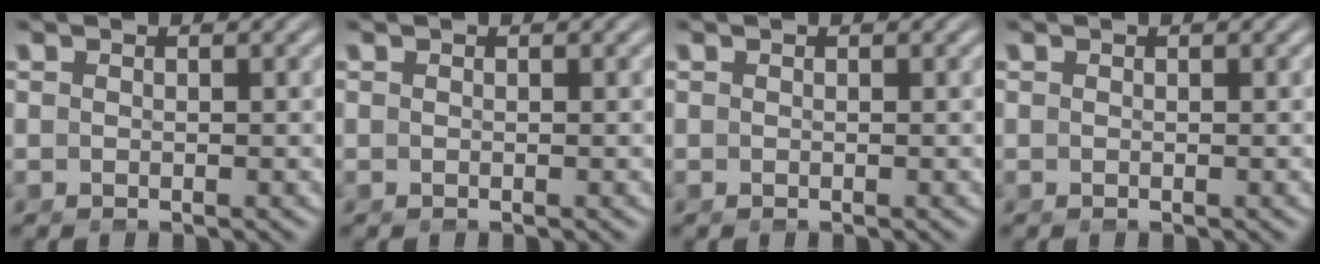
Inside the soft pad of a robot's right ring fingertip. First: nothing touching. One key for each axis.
{"total": 0.0}
{"total": 0.0}
{"total": 0.0}